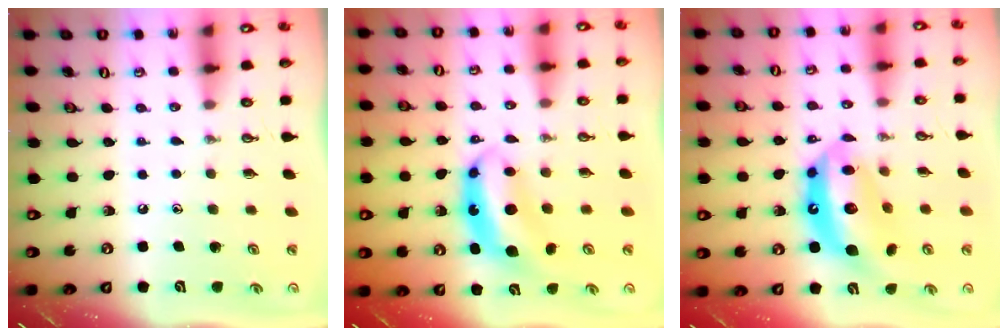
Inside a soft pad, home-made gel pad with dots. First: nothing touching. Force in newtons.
{"total": 7.7, "press": 7.7, "slide": 0.7}
{"total": 15.4, "press": 15.3, "slide": 1.5}